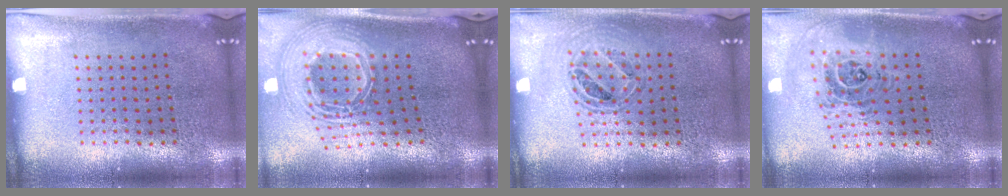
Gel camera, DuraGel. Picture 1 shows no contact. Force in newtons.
{"total": 2.8, "press": 1.9, "slide": 2.0}
{"total": 0.8, "press": 0.8, "slide": 0.1}
{"total": 1.2, "press": 1.1, "slide": 0.5}